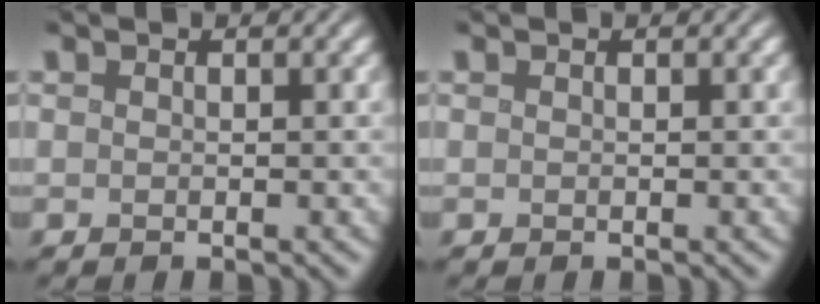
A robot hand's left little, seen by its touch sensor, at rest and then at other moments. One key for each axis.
{"total": 0.0}